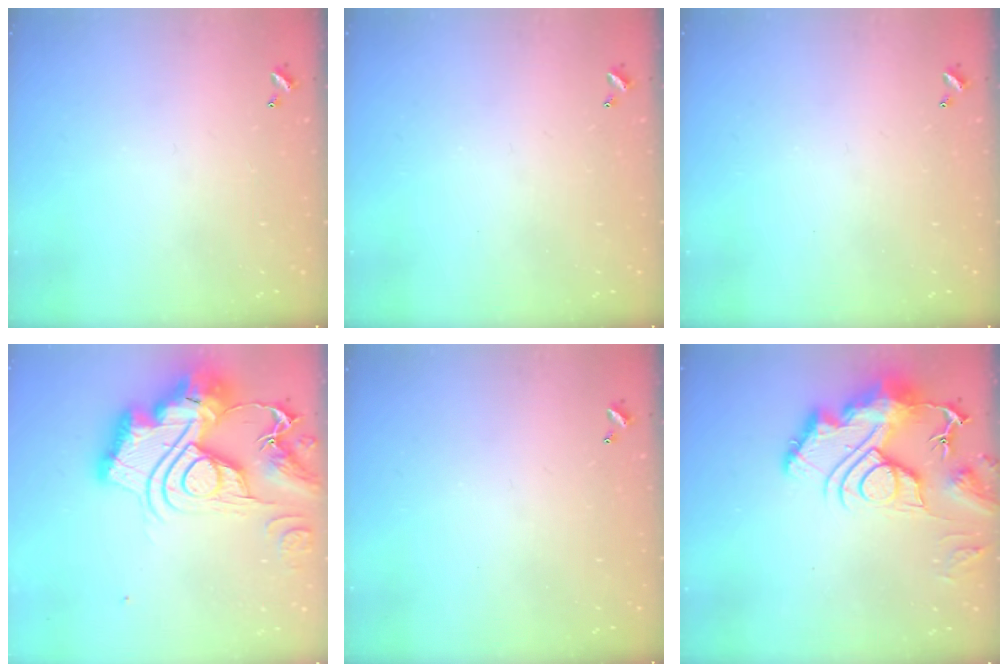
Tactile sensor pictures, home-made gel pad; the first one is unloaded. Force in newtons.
{"total": 0.0}
{"total": 0.0}
{"total": 0.6, "press": 0.6, "slide": 0.0}
{"total": 0.0}
{"total": 17.8, "press": 17.8, "slide": 1.8}